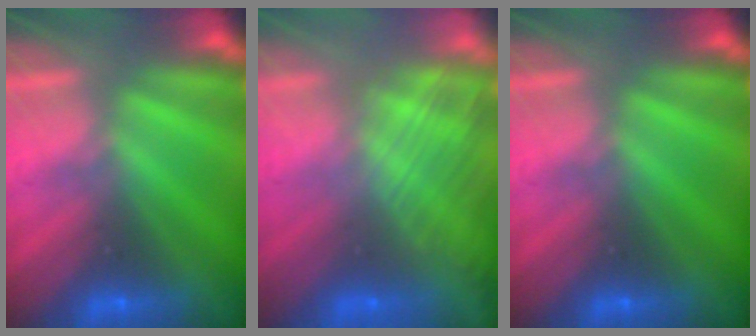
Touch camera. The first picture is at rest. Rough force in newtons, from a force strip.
{"total": 3.0}
{"total": 0.0}